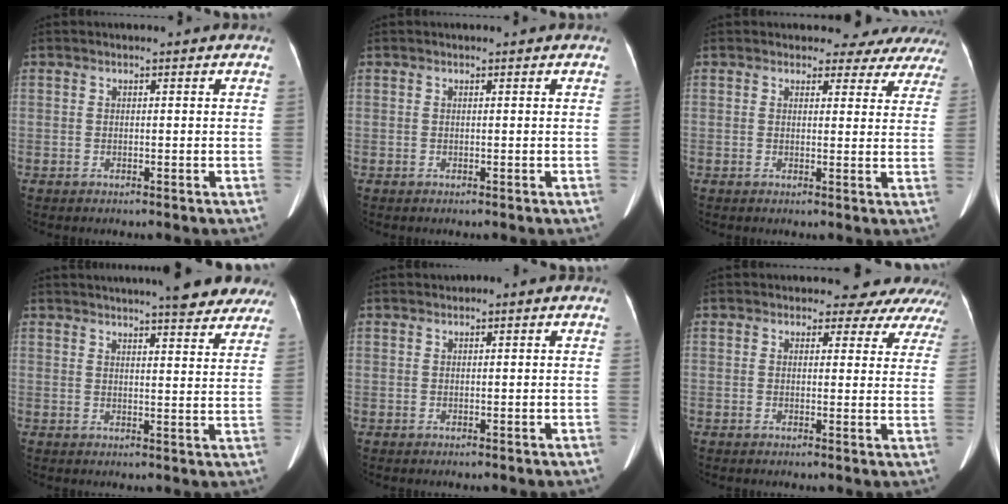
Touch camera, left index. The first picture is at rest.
{"total": 0.0}
{"total": 10.1, "force": [9.3, 3.8, 0.3], "torque": [0.037, -0.020, 0.068]}
{"total": 11.9, "force": [10.0, 1.9, 6.2], "torque": [-0.069, 0.004, 0.107]}
{"total": 0.6, "force": [-0.1, 0.4, 0.3], "torque": [-0.003, 0.007, -0.003]}
{"total": 8.5, "force": [7.7, 3.5, 0.7], "torque": [0.031, -0.011, 0.053]}